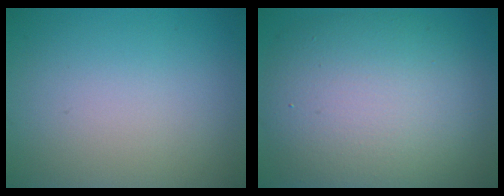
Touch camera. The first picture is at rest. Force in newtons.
{"total": 10.7, "press": 10.7, "slide": 0.7}